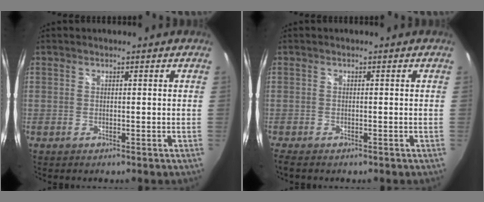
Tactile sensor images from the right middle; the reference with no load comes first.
{"total": 2.0, "force": [-1.7, -0.1, 1.0], "torque": [-0.019, -0.016, -0.030]}